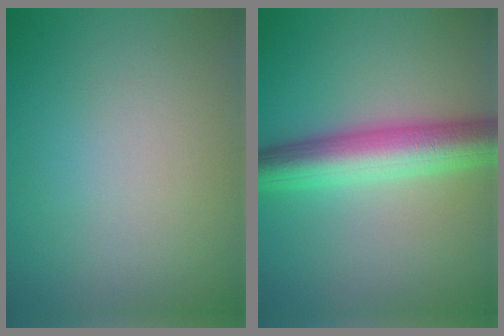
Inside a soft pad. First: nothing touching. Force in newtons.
{"total": 7.0, "press": 7.0, "slide": 0.2}